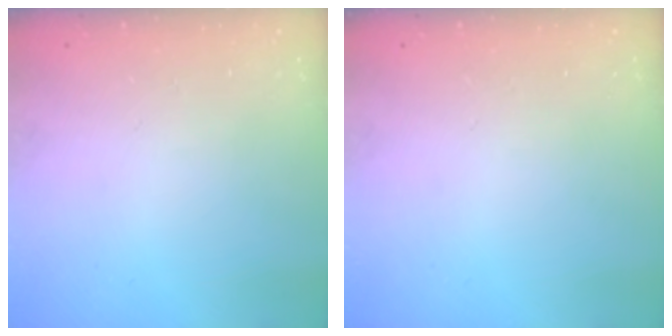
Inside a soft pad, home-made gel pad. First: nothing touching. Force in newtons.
{"total": 0.0}